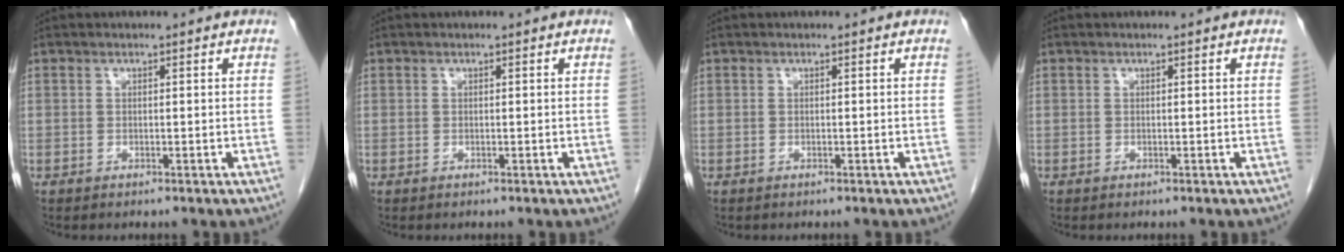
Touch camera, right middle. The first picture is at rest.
{"total": 0.0}
{"total": 0.0}
{"total": 0.0}